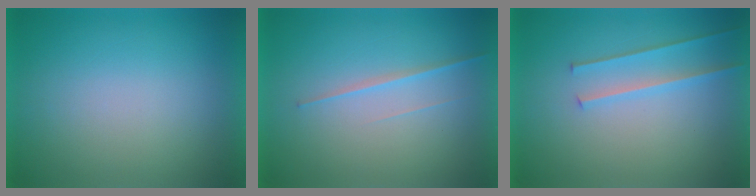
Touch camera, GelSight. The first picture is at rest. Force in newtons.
{"total": 1.8}
{"total": 2.2}